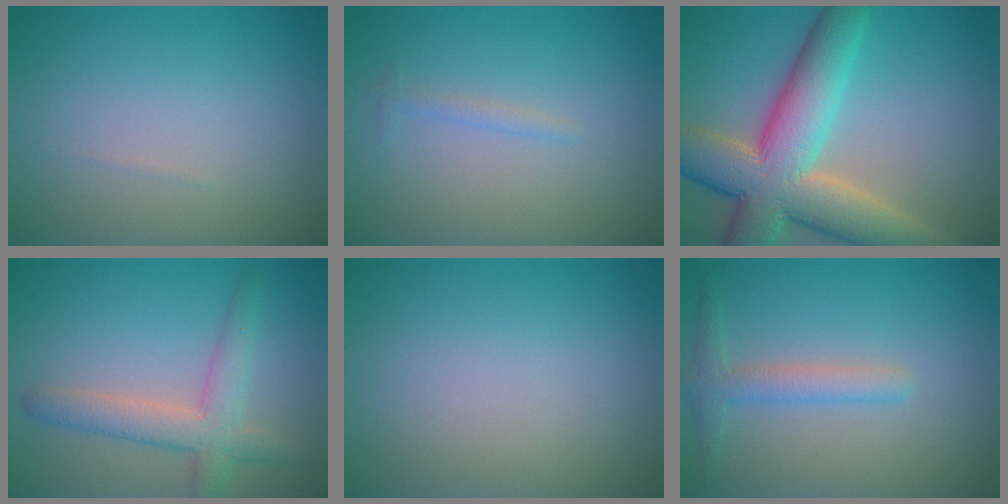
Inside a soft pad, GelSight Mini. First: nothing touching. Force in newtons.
{"total": 0.8, "press": 0.8, "slide": 0.0}
{"total": 11.5, "press": 11.4, "slide": 0.9}
{"total": 4.1, "press": 4.1, "slide": 0.2}
{"total": 0.0}
{"total": 2.2, "press": 2.2, "slide": 0.1}